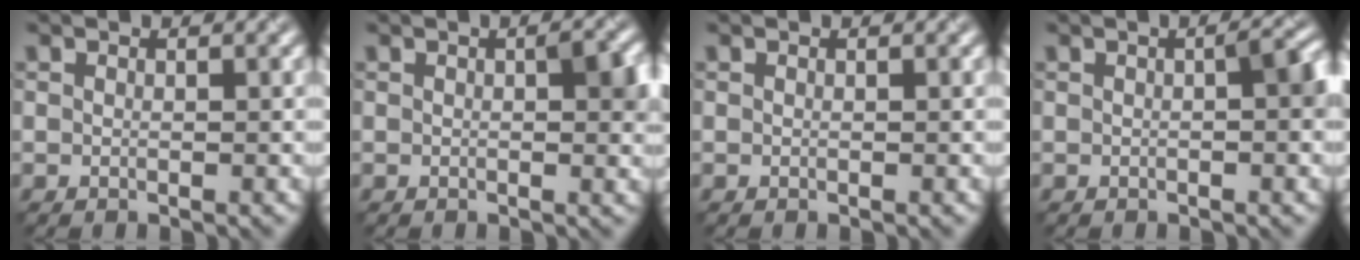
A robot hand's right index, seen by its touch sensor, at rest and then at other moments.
{"total": 2.9, "force": [0.4, 1.3, 2.6], "torque": [-0.030, 0.004, 0.004]}
{"total": 0.0}
{"total": 2.8, "force": [0.2, 1.0, 2.6], "torque": [-0.034, 0.007, 0.001]}